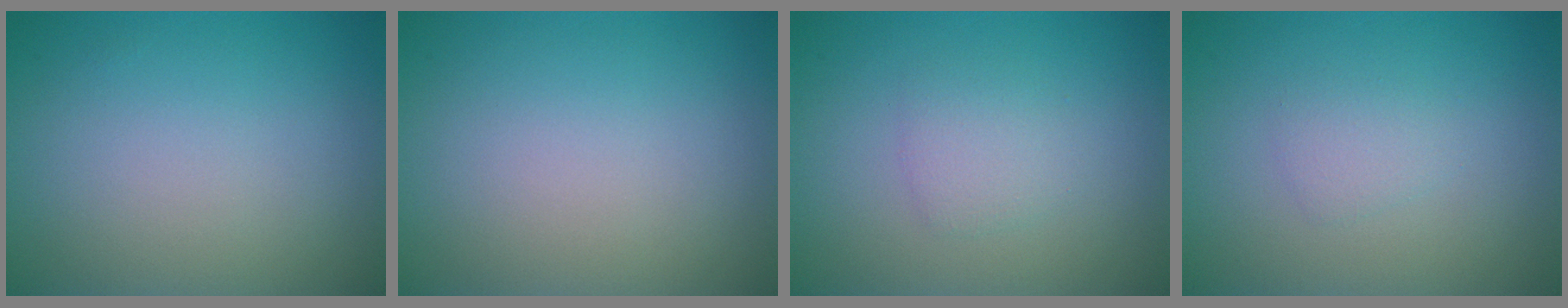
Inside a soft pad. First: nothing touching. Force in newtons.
{"total": 0.0}
{"total": 1.7, "press": 1.7, "slide": 0.0}
{"total": 1.2, "press": 1.2, "slide": 0.0}